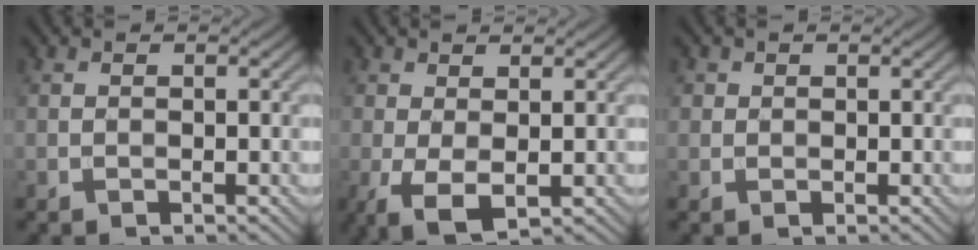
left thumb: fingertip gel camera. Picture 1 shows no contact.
{"total": 4.1, "force": [-0.8, 1.9, 3.5], "torque": [-0.090, -0.003, -0.018]}
{"total": 1.5, "force": [0.7, 1.3, 0.2], "torque": [-0.004, -0.003, 0.009]}